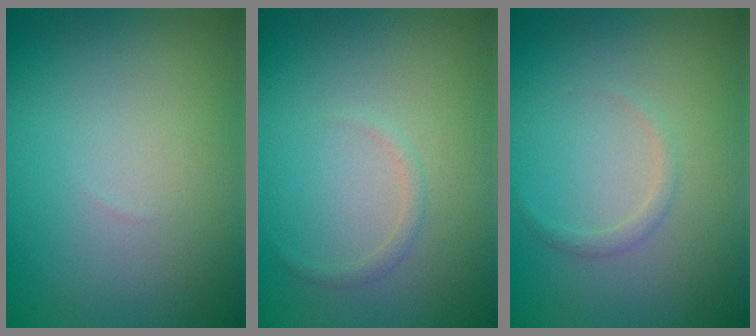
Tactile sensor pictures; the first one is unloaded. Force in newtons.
{"total": 0.7, "press": 0.7, "slide": 0.0}
{"total": 0.8, "press": 0.8, "slide": 0.0}